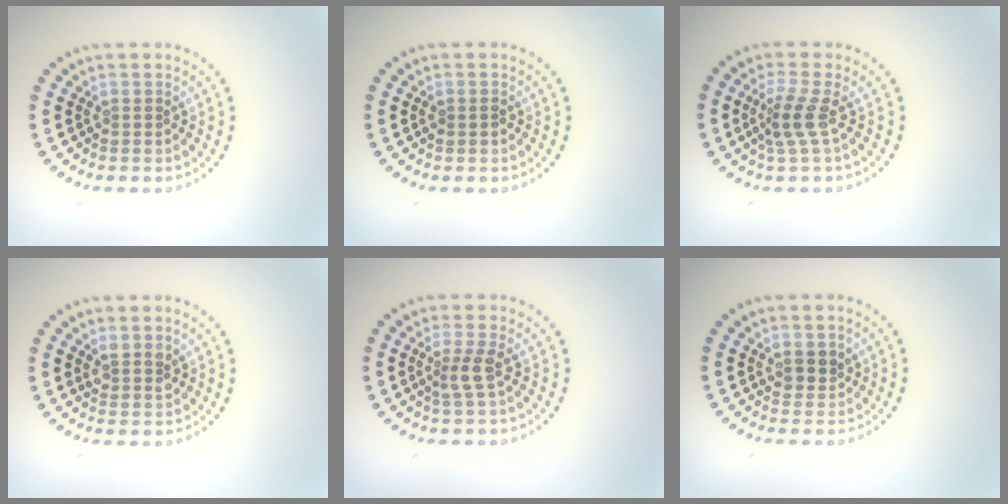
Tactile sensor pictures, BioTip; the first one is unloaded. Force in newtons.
{"total": 0.8, "press": 0.8, "slide": 0.1}
{"total": 2.4, "press": 1.7, "slide": 1.7}
{"total": 1.7, "press": 1.5, "slide": 0.8}
{"total": 2.1, "press": 1.7, "slide": 1.2}
{"total": 1.6, "press": 1.4, "slide": 0.8}